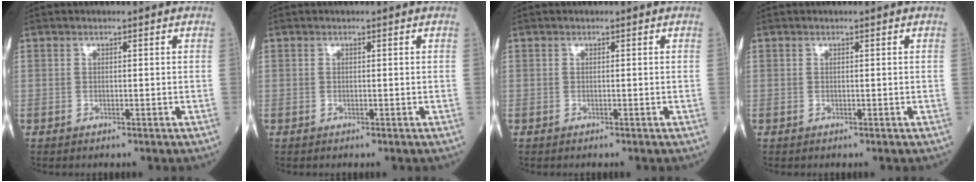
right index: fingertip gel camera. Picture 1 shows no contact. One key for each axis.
{"total": 0.0}
{"total": 0.6, "fx": 0.6, "fy": 0.1, "fz": -0.1, "tx": 0.003, "ty": 0.001, "tz": 0.003}
{"total": 0.0}